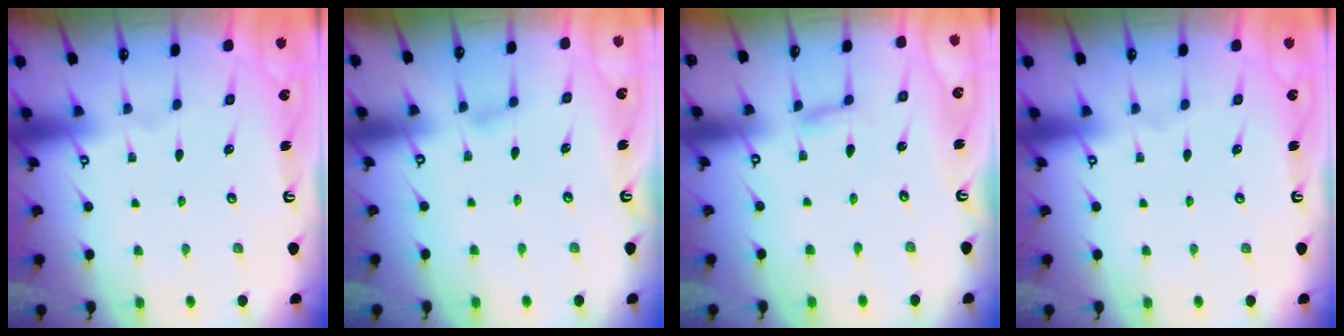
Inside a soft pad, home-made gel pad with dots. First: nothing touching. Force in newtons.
{"total": 3.3, "press": 3.3, "slide": 0.4}
{"total": 1.9, "press": 1.9, "slide": 0.1}
{"total": 0.0}